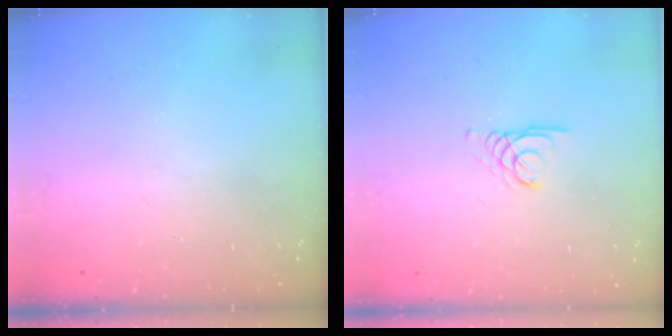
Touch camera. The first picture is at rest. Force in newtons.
{"total": 1.7, "press": 1.7, "slide": 0.2}